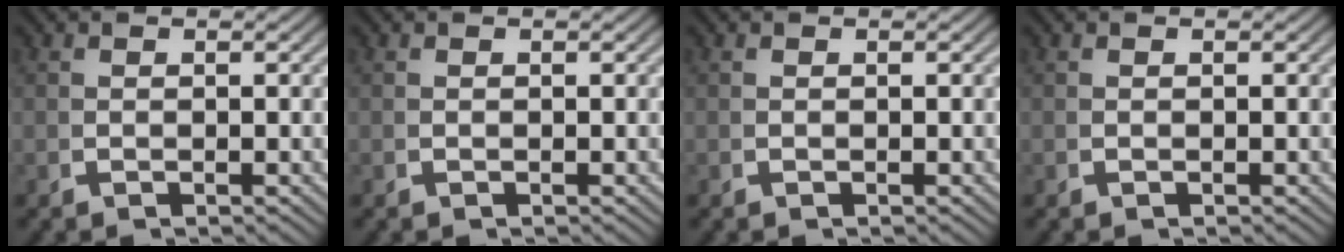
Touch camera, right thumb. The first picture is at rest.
{"total": 0.0}
{"total": 0.0}
{"total": 0.0}